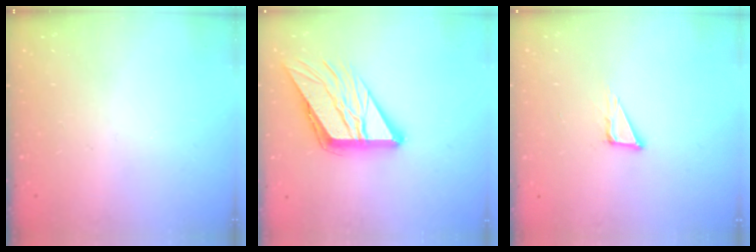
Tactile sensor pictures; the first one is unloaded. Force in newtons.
{"total": 18.8, "press": 18.6, "slide": 2.2}
{"total": 5.3, "press": 5.3, "slide": 0.3}